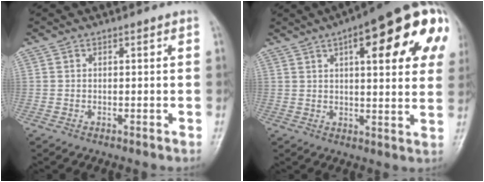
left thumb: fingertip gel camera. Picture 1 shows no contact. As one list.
[{"total": 24.3, "force": [8.9, 7.4, 21.3], "torque": [-0.253, 0.005, 0.112]}]